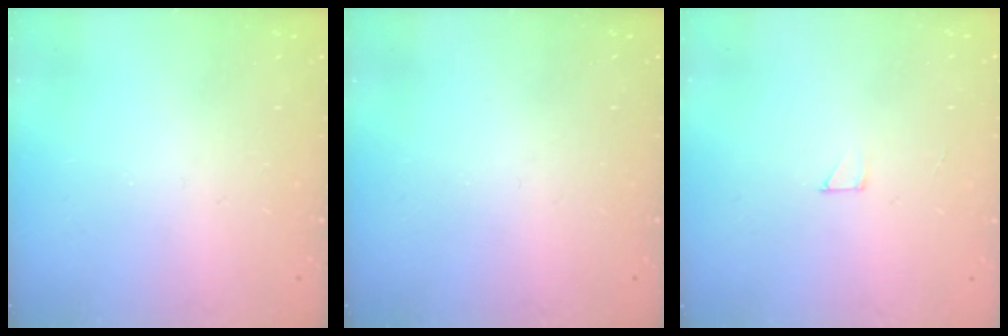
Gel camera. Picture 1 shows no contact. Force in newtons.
{"total": 0.0}
{"total": 2.0, "press": 2.0, "slide": 0.0}